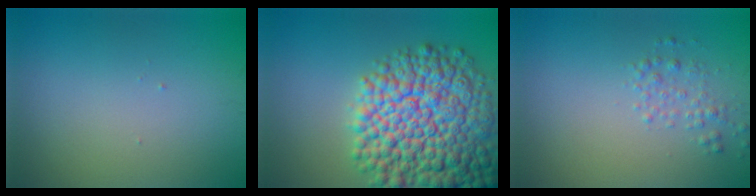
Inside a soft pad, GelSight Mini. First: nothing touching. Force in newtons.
{"total": 14.5, "press": 14.5, "slide": 0.6}
{"total": 1.6, "press": 1.6, "slide": 0.1}